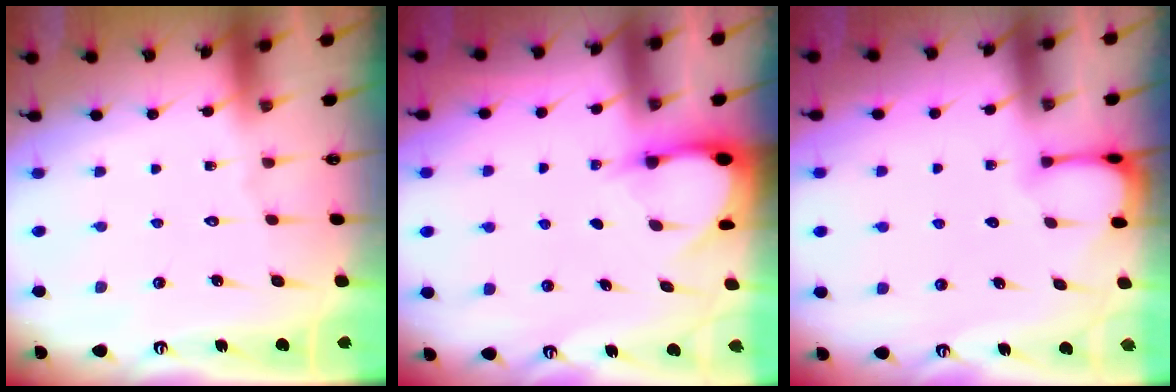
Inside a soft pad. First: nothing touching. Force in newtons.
{"total": 2.9, "press": 2.9, "slide": 0.3}
{"total": 2.6, "press": 2.5, "slide": 0.4}